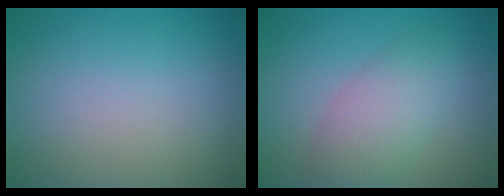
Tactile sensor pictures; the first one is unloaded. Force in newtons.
{"total": 4.2, "press": 4.2, "slide": 0.1}